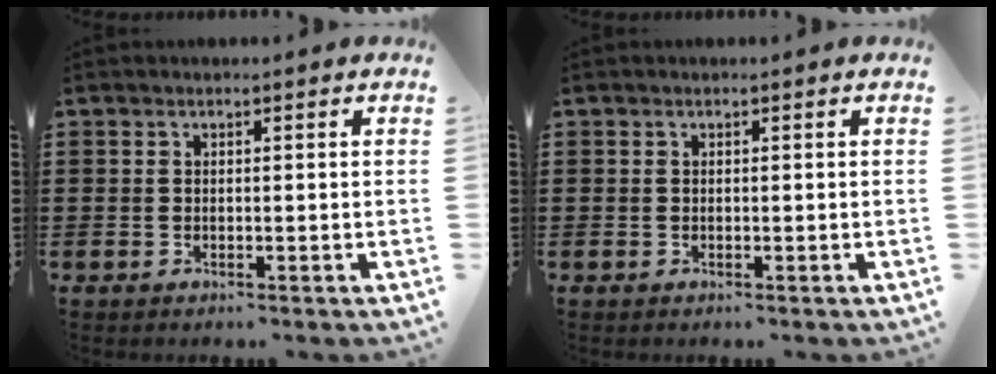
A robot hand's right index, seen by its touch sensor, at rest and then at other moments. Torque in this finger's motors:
{"motor_torque": [-0.26, 0.68, 0.00, 0.00]}